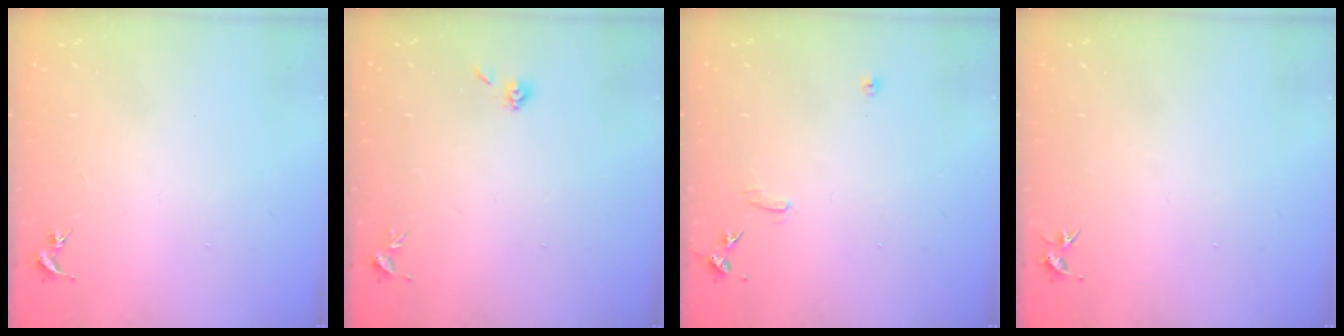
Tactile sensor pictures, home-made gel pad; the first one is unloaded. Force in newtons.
{"total": 3.7, "press": 3.5, "slide": 1.4}
{"total": 7.5, "press": 7.5, "slide": 0.6}
{"total": 3.4, "press": 3.4, "slide": 0.4}